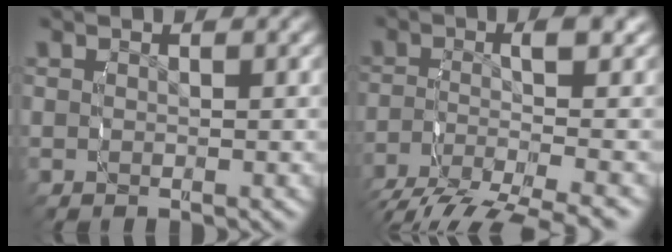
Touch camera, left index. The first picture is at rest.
{"total": 7.1, "force": [-4.5, 2.6, 4.9], "torque": [-0.085, -0.025, -0.052]}